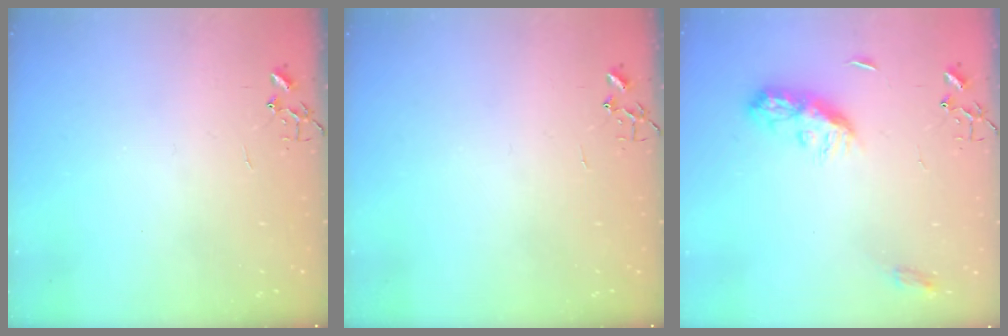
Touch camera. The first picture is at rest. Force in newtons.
{"total": 0.0}
{"total": 9.9, "press": 9.9, "slide": 0.2}